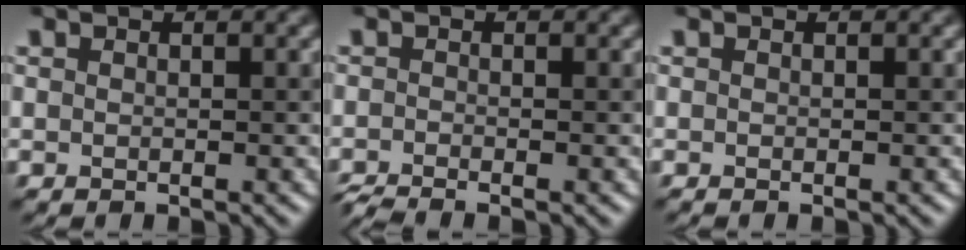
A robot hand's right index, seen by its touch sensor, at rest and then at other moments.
{"total": 2.2, "force": [-1.9, 0.3, 1.0], "torque": [-0.013, -0.006, -0.036]}
{"total": 0.0}